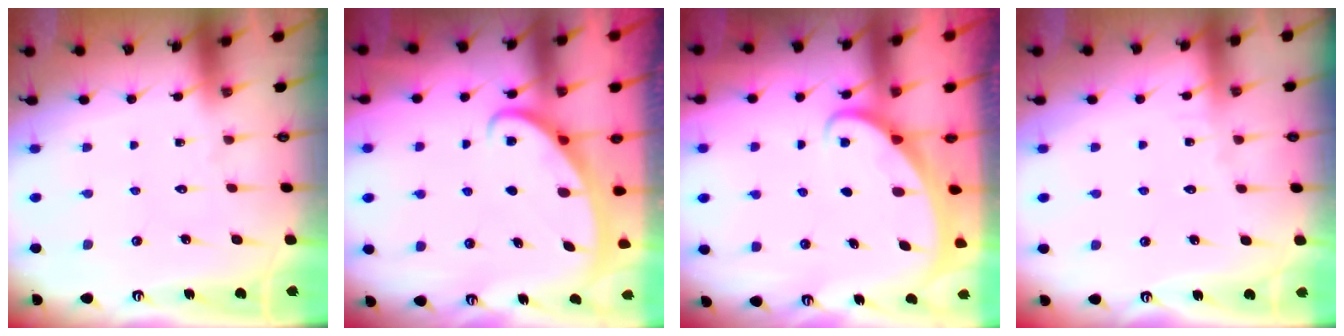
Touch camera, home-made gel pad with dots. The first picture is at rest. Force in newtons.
{"total": 2.5, "press": 2.5, "slide": 0.3}
{"total": 1.7, "press": 1.7, "slide": 0.2}
{"total": 4.0, "press": 4.0, "slide": 0.4}